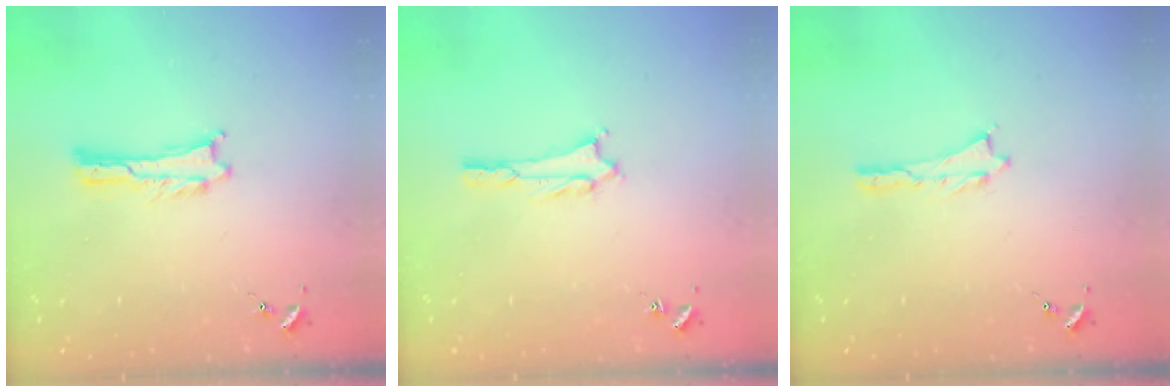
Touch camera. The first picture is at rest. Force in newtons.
{"total": 1.5, "press": 1.5, "slide": 0.3}
{"total": 0.0}